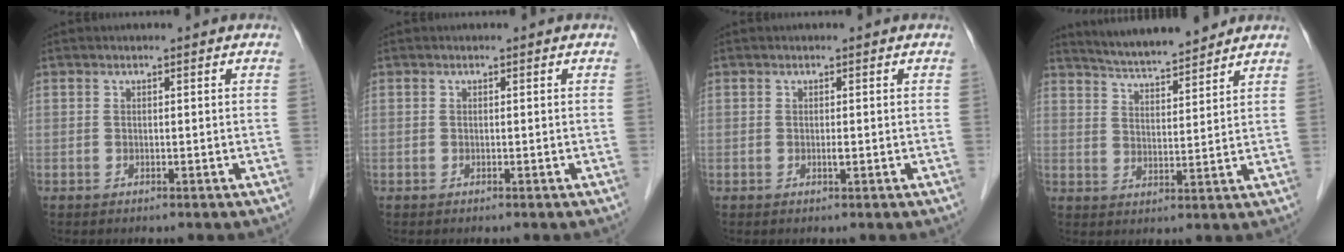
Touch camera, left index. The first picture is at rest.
{"total": 0.0}
{"total": 0.5, "force": [0.0, 0.1, 0.5], "torque": [-0.013, -0.001, -0.001]}
{"total": 10.1, "force": [9.4, 0.8, 3.6], "torque": [-0.064, 0.016, 0.155]}